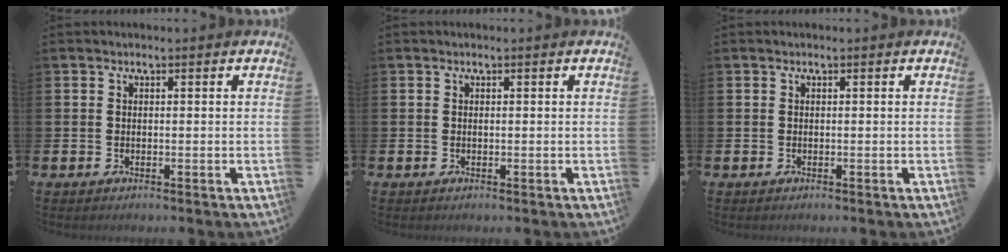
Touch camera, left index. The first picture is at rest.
{"total": 0.0}
{"total": 0.0}